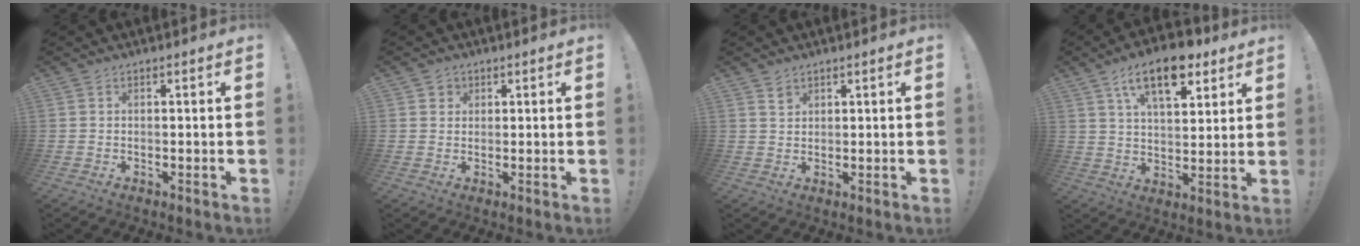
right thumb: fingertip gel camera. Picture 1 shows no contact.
{"total": 2.3, "force": [1.0, 2.0, 0.2], "torque": [0.005, -0.006, 0.016]}
{"total": 2.2, "force": [1.7, 1.3, 0.4], "torque": [0.007, -0.012, 0.029]}
{"total": 14.8, "force": [8.6, 6.7, 10.0], "torque": [-0.156, -0.034, 0.148]}